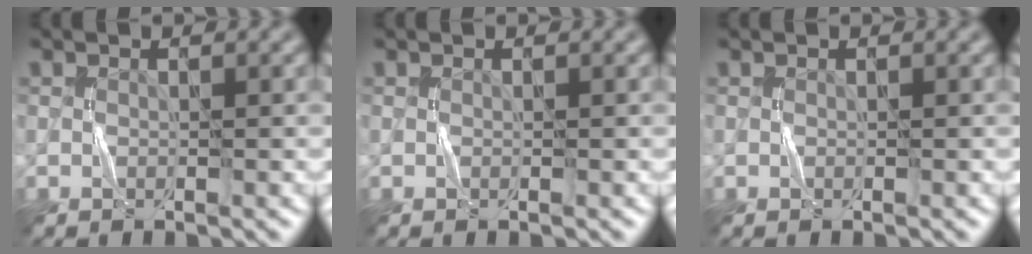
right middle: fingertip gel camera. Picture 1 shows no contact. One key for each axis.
{"total": 0.0}
{"total": 0.0}